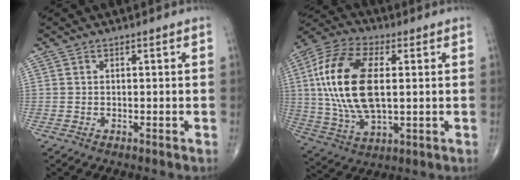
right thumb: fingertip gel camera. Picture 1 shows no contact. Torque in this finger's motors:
{"motor_torque": [-0.50, 2.54, 2.33, 0.43, 0.26]}